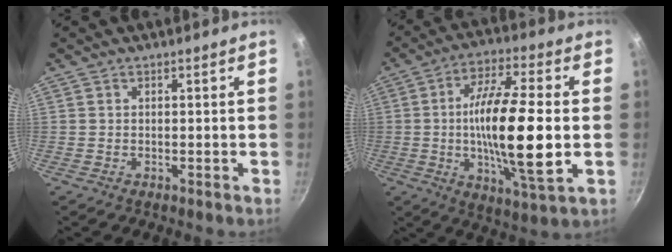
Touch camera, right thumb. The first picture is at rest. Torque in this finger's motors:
{"motor_torque": [1.61, 1.73, 2.75, -0.02, 0.45]}